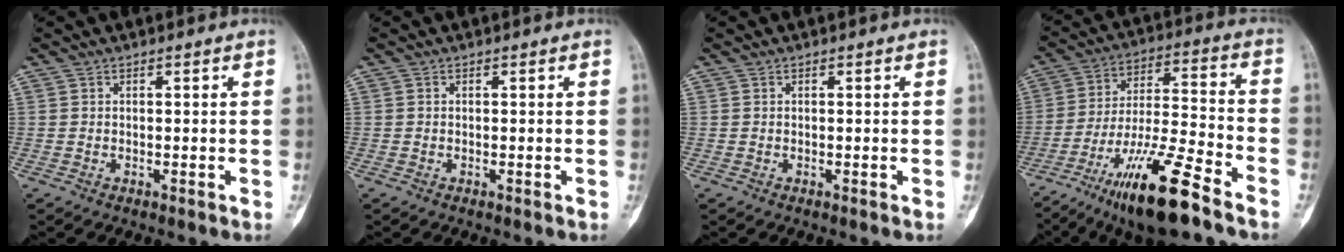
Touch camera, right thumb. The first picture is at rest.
{"total": 0.0}
{"total": 0.0}
{"total": 17.8, "force": [-11.7, 2.7, 13.1], "torque": [-0.253, 0.053, -0.208]}